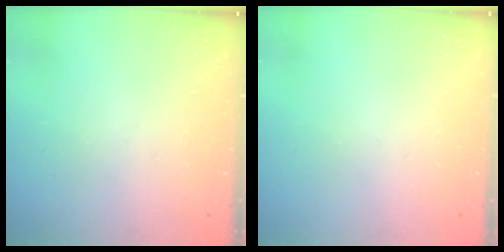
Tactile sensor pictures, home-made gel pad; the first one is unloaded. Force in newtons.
{"total": 0.0}